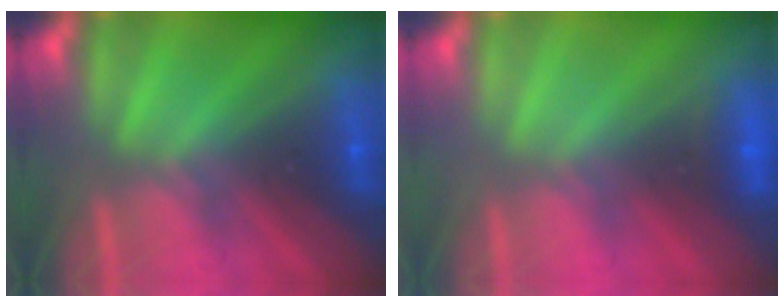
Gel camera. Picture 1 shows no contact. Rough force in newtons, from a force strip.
{"total": 1.9}